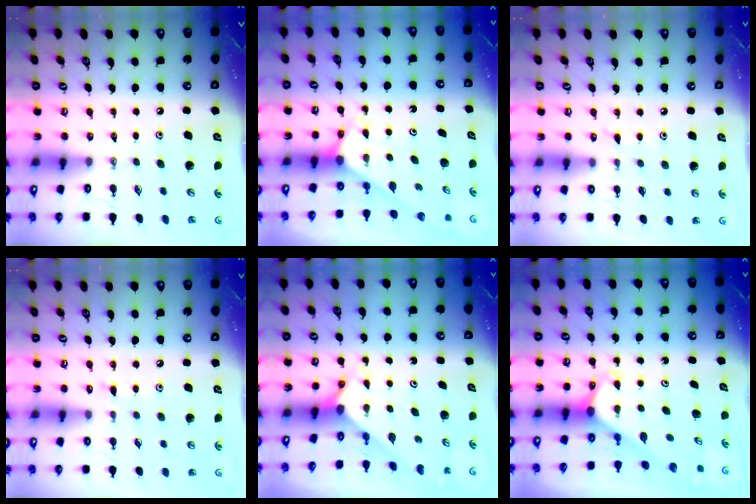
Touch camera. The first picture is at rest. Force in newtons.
{"total": 2.5, "press": 2.4, "slide": 0.2}
{"total": 3.8, "press": 3.7, "slide": 0.4}
{"total": 5.7, "press": 5.6, "slide": 0.6}
{"total": 1.7, "press": 1.7, "slide": 0.1}
{"total": 2.0, "press": 2.0, "slide": 0.1}